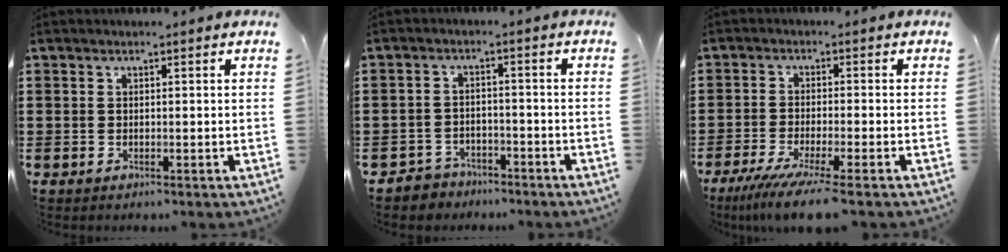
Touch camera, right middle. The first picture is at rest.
{"total": 3.0, "force": [-2.8, 1.0, -0.2], "torque": [-0.005, 0.002, -0.062]}
{"total": 5.5, "force": [-4.0, -0.3, 3.8], "torque": [-0.082, -0.025, -0.076]}